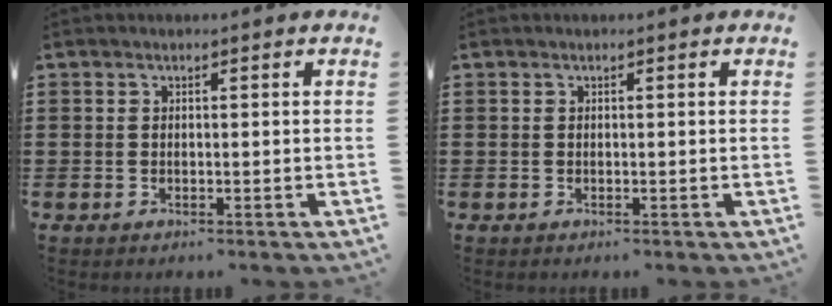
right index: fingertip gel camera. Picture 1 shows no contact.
{"total": 0.0}